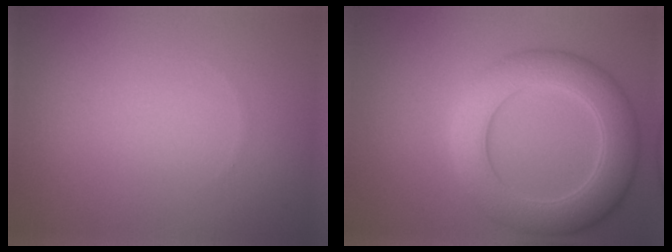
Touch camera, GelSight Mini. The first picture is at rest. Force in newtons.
{"total": 6.8, "press": 6.8, "slide": 0.3}